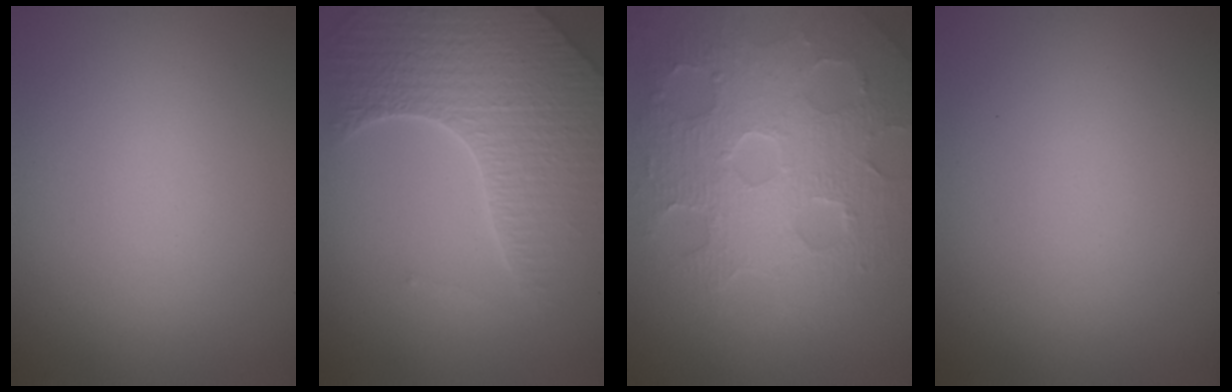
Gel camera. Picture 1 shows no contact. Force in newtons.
{"total": 8.2, "press": 5.8, "slide": 5.8}
{"total": 8.6, "press": 6.1, "slide": 6.1}
{"total": 0.0}